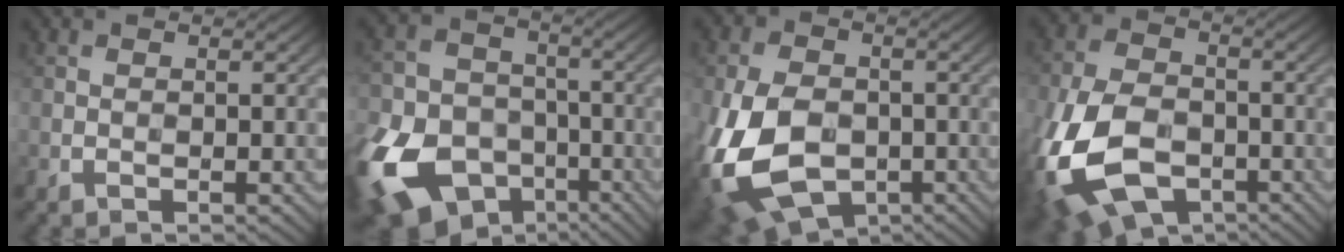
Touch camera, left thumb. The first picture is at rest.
{"total": 18.1, "force": [-9.0, 12.7, 9.4], "torque": [-0.267, -0.055, -0.153]}
{"total": 16.0, "force": [-5.4, 10.4, 10.8], "torque": [-0.264, -0.050, -0.091]}
{"total": 17.3, "force": [-7.2, 10.9, 11.3], "torque": [-0.307, -0.052, -0.133]}